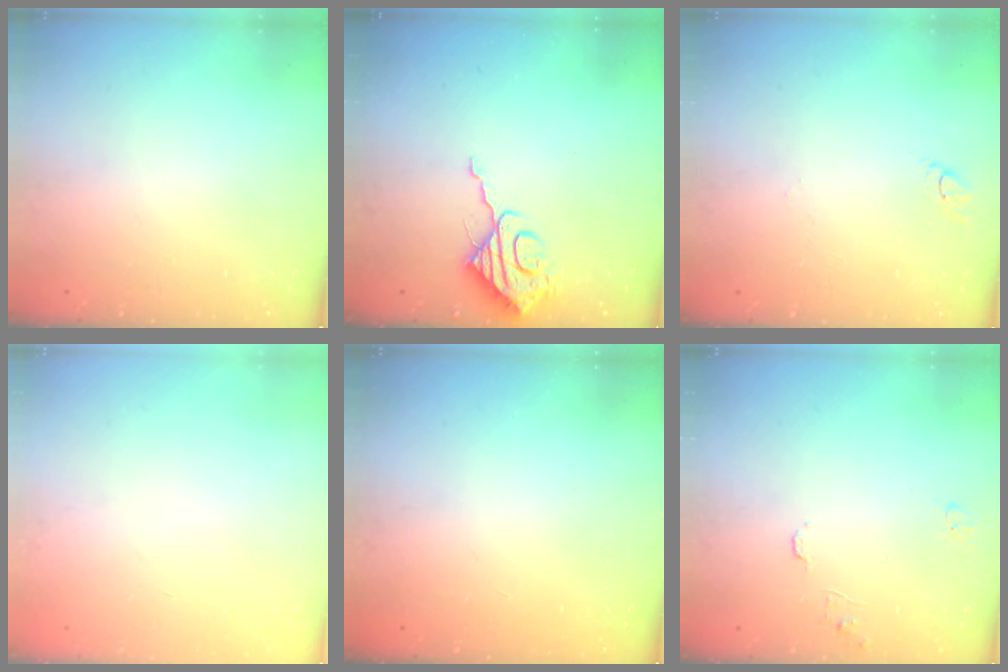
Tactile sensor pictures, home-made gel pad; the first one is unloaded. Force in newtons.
{"total": 9.4, "press": 9.4, "slide": 0.7}
{"total": 2.9, "press": 2.8, "slide": 0.3}
{"total": 0.0}
{"total": 0.0}
{"total": 6.7, "press": 6.6, "slide": 0.6}